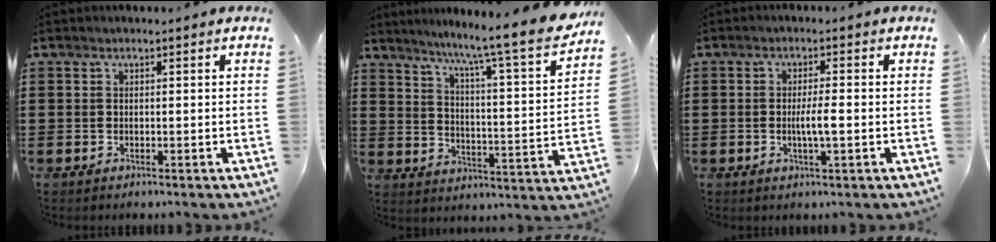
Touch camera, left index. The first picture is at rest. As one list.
[{"total": 8.1, "force": [6.9, -1.1, 4.0], "torque": [-0.090, -0.064, 0.103]}, {"total": 3.3, "force": [-0.5, 0.4, 3.2], "torque": [-0.063, -0.004, -0.012]}]